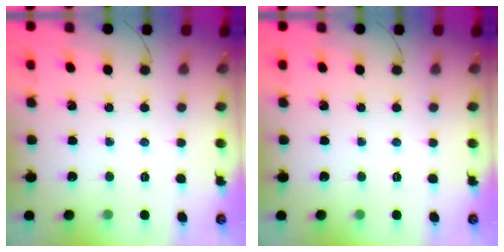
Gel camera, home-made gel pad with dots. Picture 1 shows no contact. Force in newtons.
{"total": 0.0}